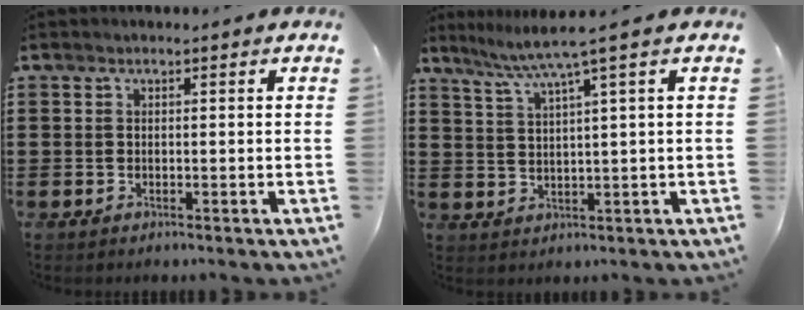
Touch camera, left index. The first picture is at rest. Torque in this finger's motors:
{"motor_torque": [0.26, -0.35, 0.16, 0.02]}